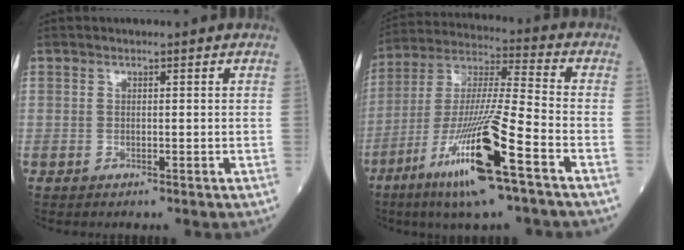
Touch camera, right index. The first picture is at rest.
{"total": 17.5, "force": [-8.6, 0.2, 15.2], "torque": [-0.322, -0.032, -0.163]}